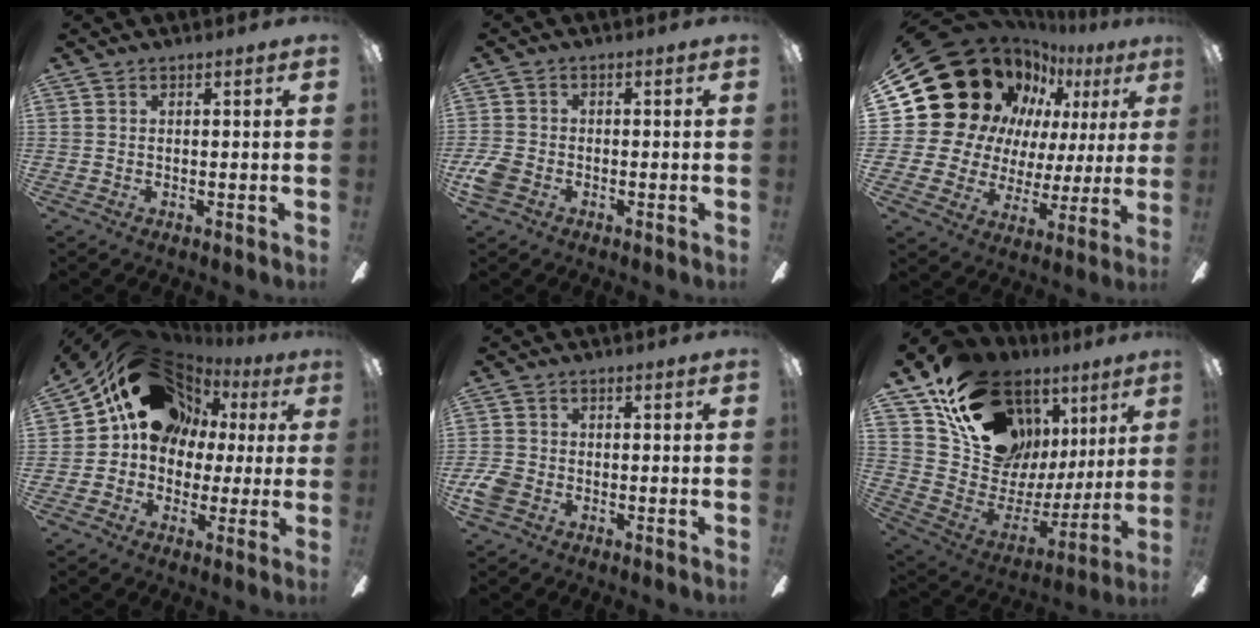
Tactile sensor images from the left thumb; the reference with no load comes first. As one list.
[{"total": 5.2, "force": [-2.4, 3.7, 2.8], "torque": [-0.067, 0.012, -0.047]}, {"total": 22.4, "force": [12.0, 16.2, 9.8], "torque": [-0.171, -0.084, 0.252]}, {"total": 20.2, "force": [8.8, 15.2, 10.1], "torque": [-0.156, -0.036, 0.170]}, {"total": 5.3, "force": [-2.4, 3.8, 2.7], "torque": [-0.066, 0.011, -0.047]}, {"total": 19.3, "force": [13.1, 11.4, 8.6], "torque": [-0.157, -0.088, 0.253]}]